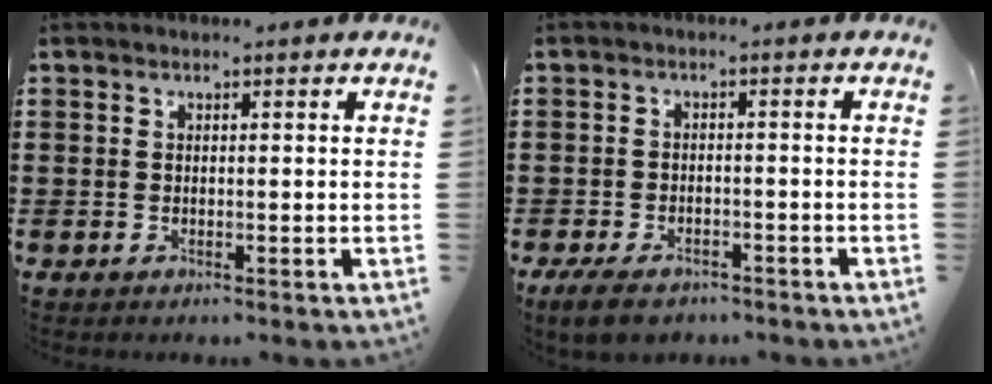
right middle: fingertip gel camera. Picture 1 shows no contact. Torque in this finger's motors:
{"motor_torque": [0.51, -0.47, 0.11, 0.03]}